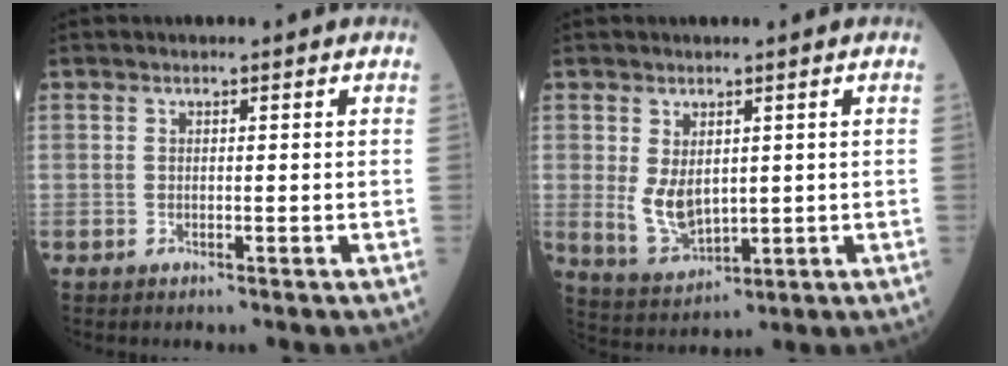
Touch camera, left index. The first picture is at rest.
{"total": 5.8, "force": [0.7, 3.5, 4.6], "torque": [-0.103, -0.010, 0.032]}